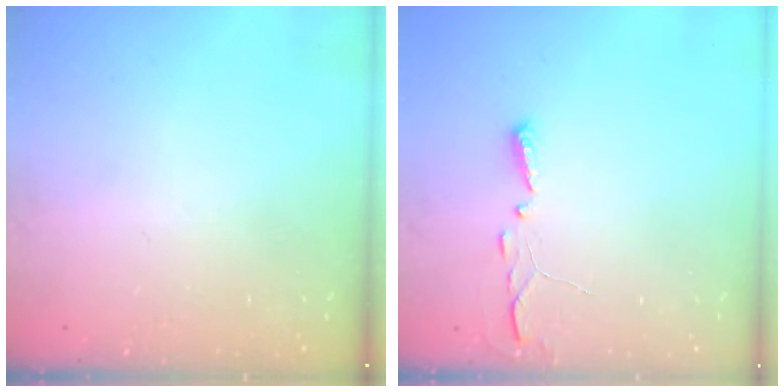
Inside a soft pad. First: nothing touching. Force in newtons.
{"total": 2.9, "press": 2.9, "slide": 0.4}